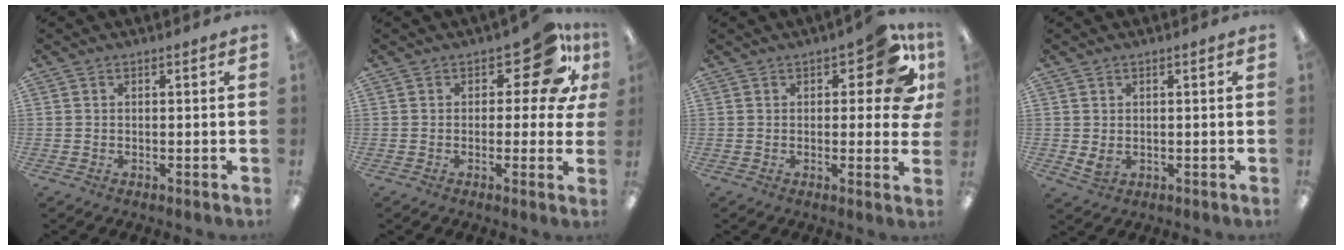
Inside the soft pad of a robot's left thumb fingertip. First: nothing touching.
{"total": 11.1, "force": [5.8, 5.2, 7.9], "torque": [-0.096, -0.030, 0.097]}
{"total": 10.6, "force": [4.4, 4.4, 8.6], "torque": [-0.099, -0.014, 0.071]}
{"total": 2.5, "force": [0.4, 1.6, 1.8], "torque": [-0.033, -0.002, 0.005]}